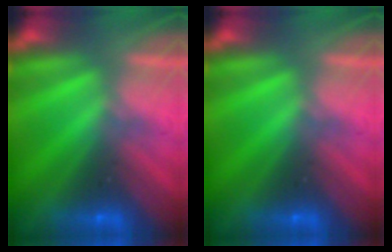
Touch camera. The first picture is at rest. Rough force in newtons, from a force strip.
{"total": 0.0}